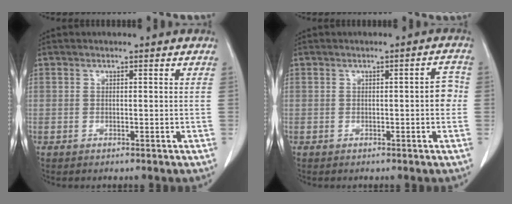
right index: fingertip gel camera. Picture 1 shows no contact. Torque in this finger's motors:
{"motor_torque": [0.59, -0.30, 0.27, 0.05]}